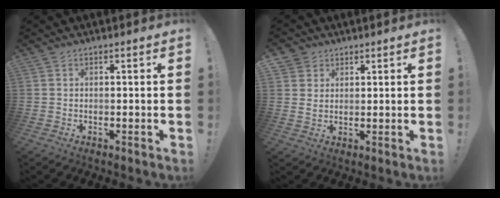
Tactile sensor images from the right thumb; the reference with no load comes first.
{"total": 4.2, "force": [2.4, 3.4, 0.4], "torque": [0.002, -0.013, 0.044]}